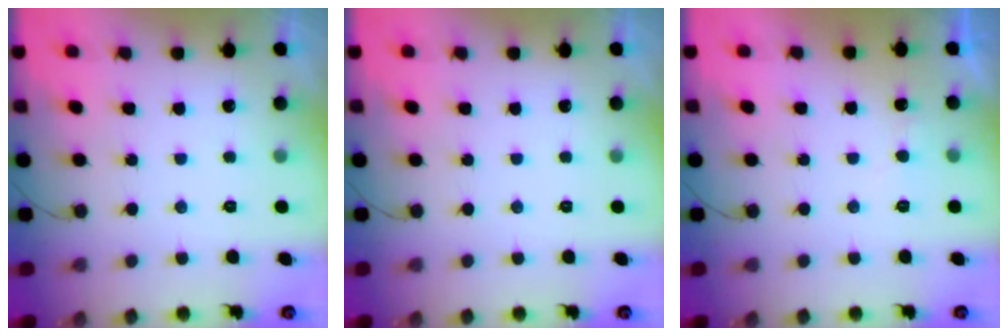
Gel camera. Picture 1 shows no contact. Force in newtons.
{"total": 0.0}
{"total": 3.8, "press": 3.7, "slide": 0.3}